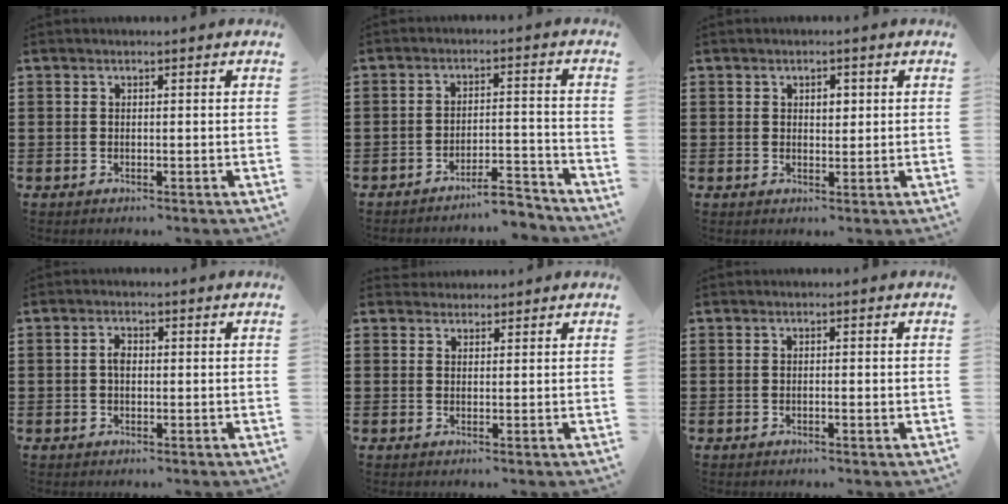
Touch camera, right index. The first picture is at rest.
{"total": 5.2, "force": [-4.8, 0.4, 2.0], "torque": [-0.033, -0.001, -0.092]}
{"total": 2.0, "force": [0.6, 1.2, 1.4], "torque": [-0.023, 0.006, 0.007]}
{"total": 1.9, "force": [0.0, 1.0, 1.6], "torque": [-0.032, 0.004, -0.002]}
{"total": 1.4, "force": [1.2, 0.6, -0.2], "torque": [0.002, 0.002, 0.025]}
{"total": 0.8, "force": [-0.3, 0.1, 0.7], "torque": [-0.013, -0.004, -0.005]}